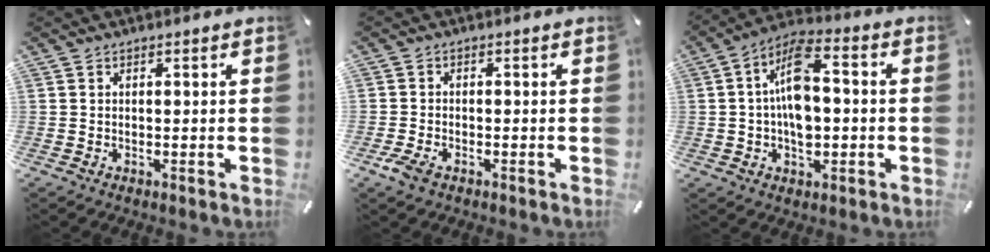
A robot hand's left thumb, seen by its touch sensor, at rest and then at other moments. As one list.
[{"total": 3.0, "force": [-1.6, 2.1, 1.4], "torque": [-0.030, 0.005, -0.030]}, {"total": 11.9, "force": [-0.4, 7.0, 9.6], "torque": [-0.188, 0.010, -0.004]}]